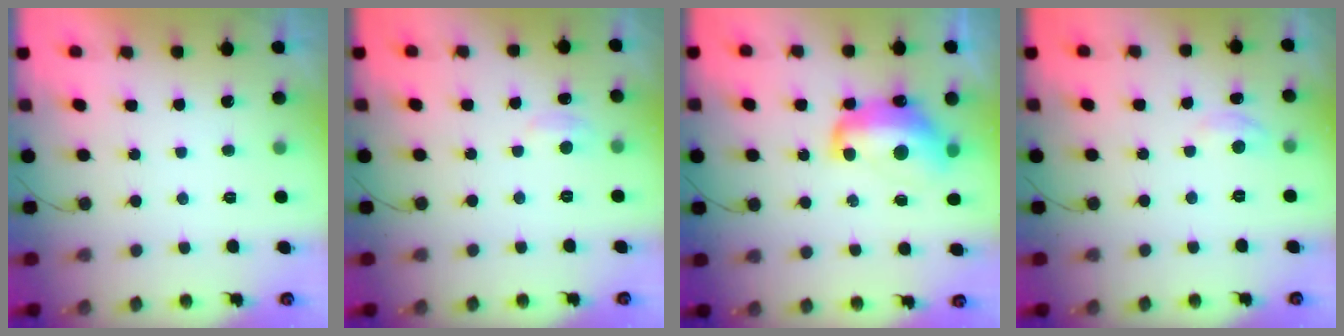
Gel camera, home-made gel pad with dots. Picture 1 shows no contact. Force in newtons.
{"total": 3.2, "press": 3.2, "slide": 0.4}
{"total": 14.0, "press": 14.0, "slide": 1.0}
{"total": 4.5, "press": 4.5, "slide": 0.6}